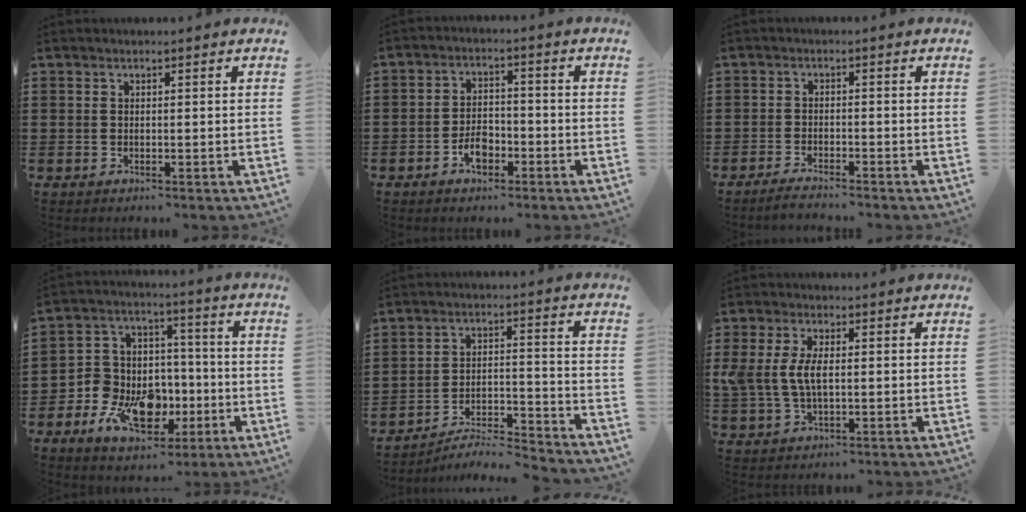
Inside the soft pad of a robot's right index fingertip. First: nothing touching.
{"total": 4.3, "force": [-2.3, 2.6, 2.6], "torque": [-0.044, 0.000, -0.045]}
{"total": 2.1, "force": [-2.0, 0.0, 0.2], "torque": [-0.007, 0.002, -0.041]}
{"total": 11.5, "force": [-4.2, 8.7, 6.2], "torque": [-0.127, 0.013, -0.070]}
{"total": 5.3, "force": [-5.0, 0.4, 1.4], "torque": [-0.024, -0.001, -0.100]}
{"total": 5.8, "force": [0.3, 2.8, 5.1], "torque": [-0.135, -0.005, -0.007]}